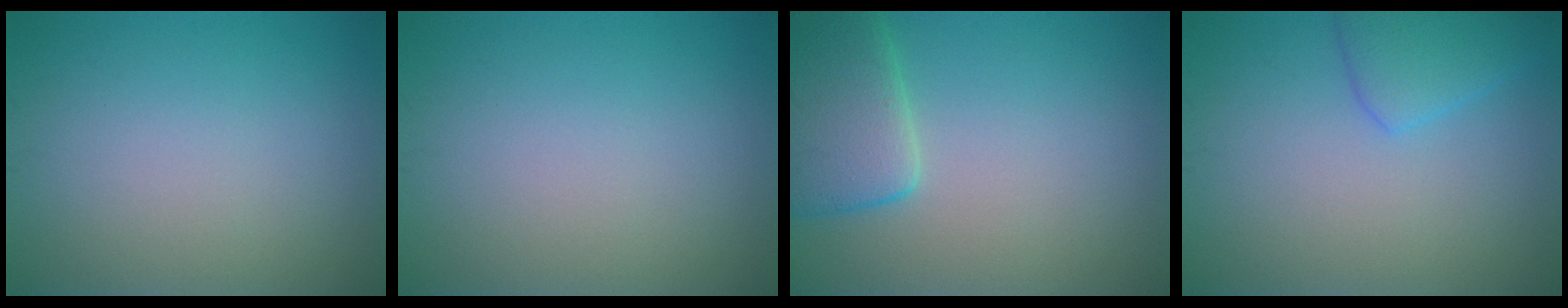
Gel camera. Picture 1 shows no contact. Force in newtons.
{"total": 0.0}
{"total": 5.2, "press": 5.2, "slide": 0.4}
{"total": 2.8, "press": 2.7, "slide": 0.2}